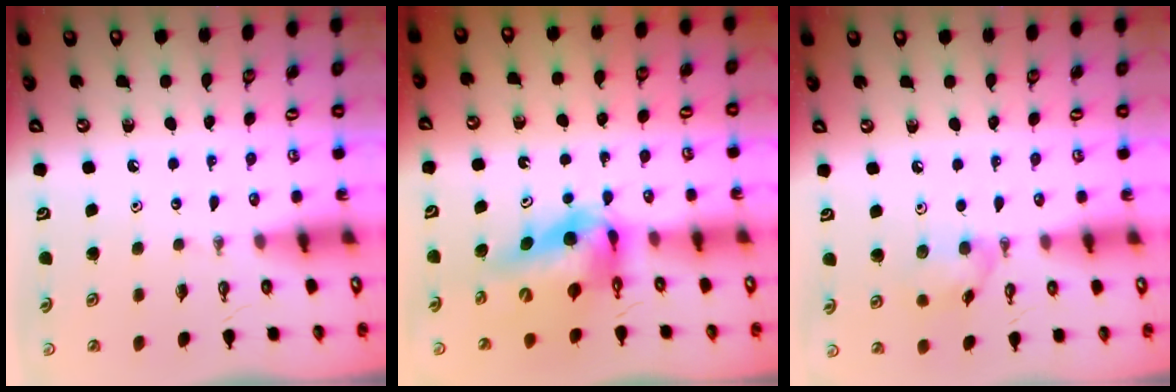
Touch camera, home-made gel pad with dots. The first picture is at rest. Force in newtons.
{"total": 11.8, "press": 11.8, "slide": 1.1}
{"total": 9.0, "press": 9.0, "slide": 0.1}